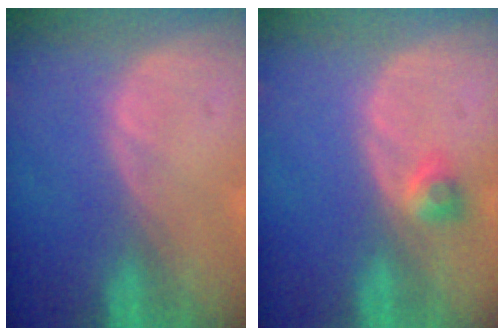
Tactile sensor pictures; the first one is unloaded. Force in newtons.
{"total": 2.4, "press": 2.0, "slide": 1.3}